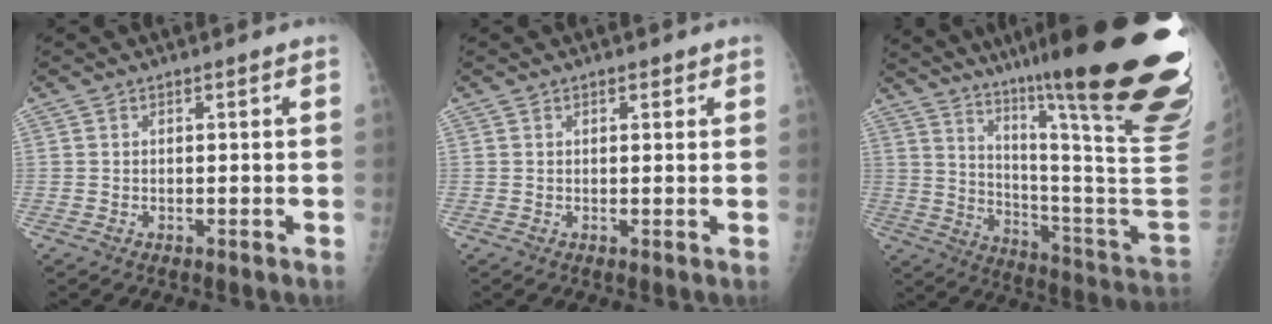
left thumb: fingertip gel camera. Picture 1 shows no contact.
{"total": 1.6, "force": [1.0, 0.8, 0.9], "torque": [-0.007, -0.003, 0.010]}
{"total": 37.9, "force": [23.8, 4.1, 29.1], "torque": [-0.304, -0.108, 0.352]}